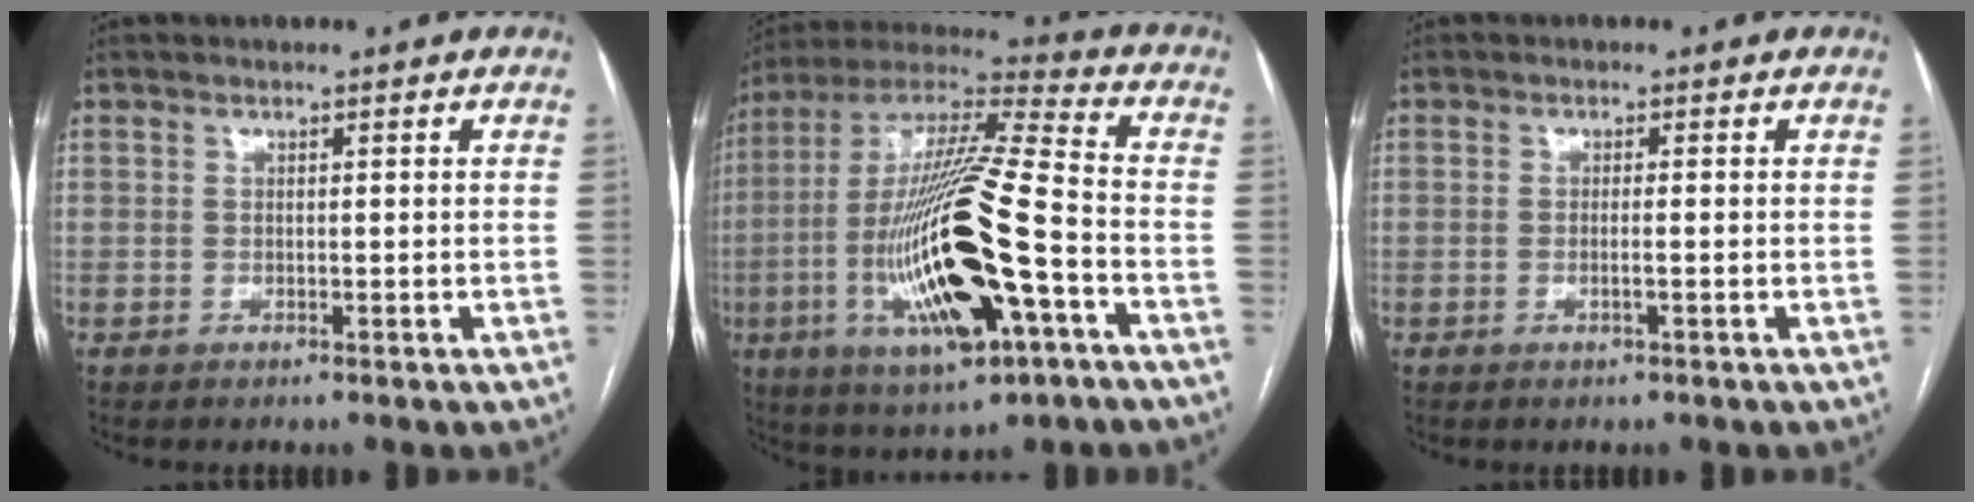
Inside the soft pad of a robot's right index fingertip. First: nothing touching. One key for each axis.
{"total": 24.2, "fx": -6.6, "fy": 4.0, "fz": 23.0, "tx": -0.476, "ty": -0.028, "tz": -0.114}
{"total": 1.2, "fx": -0.3, "fy": 0.0, "fz": 1.2, "tx": -0.025, "ty": -0.002, "tz": -0.006}